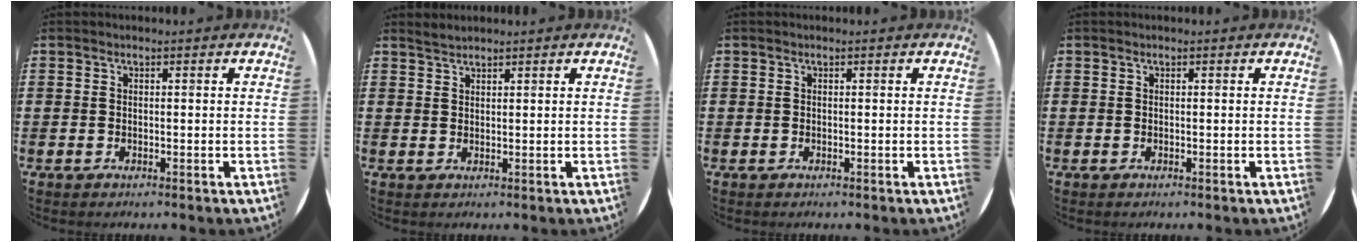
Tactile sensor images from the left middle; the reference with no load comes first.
{"total": 1.3, "force": [1.3, 0.1, 0.0], "torque": [-0.002, 0.000, 0.025]}
{"total": 0.0}
{"total": 0.0}